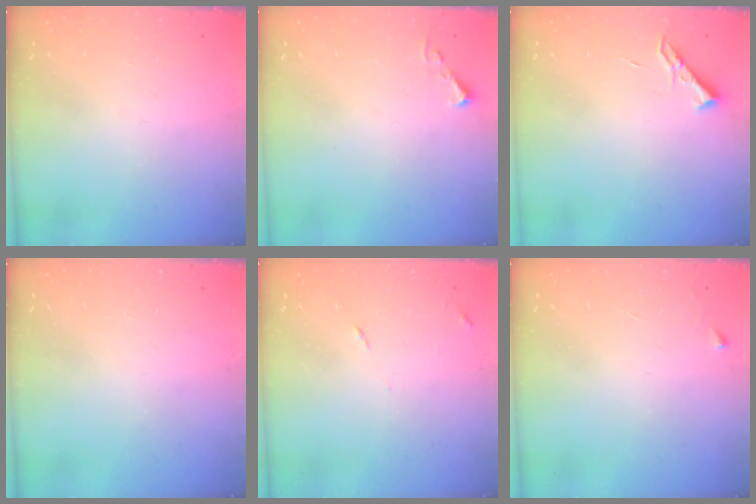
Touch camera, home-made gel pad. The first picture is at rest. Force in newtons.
{"total": 3.5, "press": 3.5, "slide": 0.4}
{"total": 4.3, "press": 4.2, "slide": 0.7}
{"total": 0.0}
{"total": 7.4, "press": 7.4, "slide": 0.7}
{"total": 2.6, "press": 2.6, "slide": 0.3}